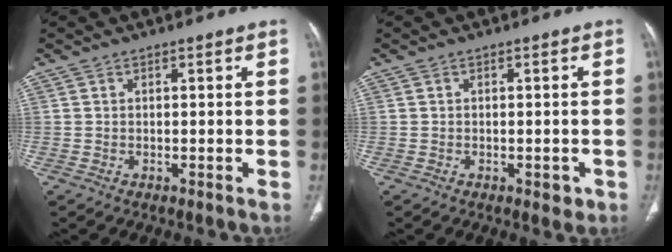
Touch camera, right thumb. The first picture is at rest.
{"total": 1.9, "force": [-0.8, 1.2, 1.3], "torque": [-0.007, 0.001, -0.006]}